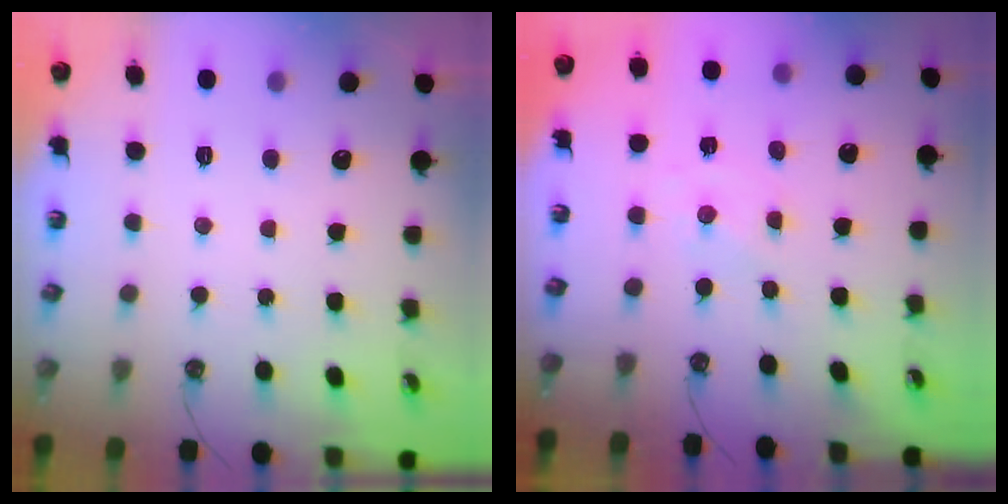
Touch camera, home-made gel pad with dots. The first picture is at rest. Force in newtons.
{"total": 0.0}